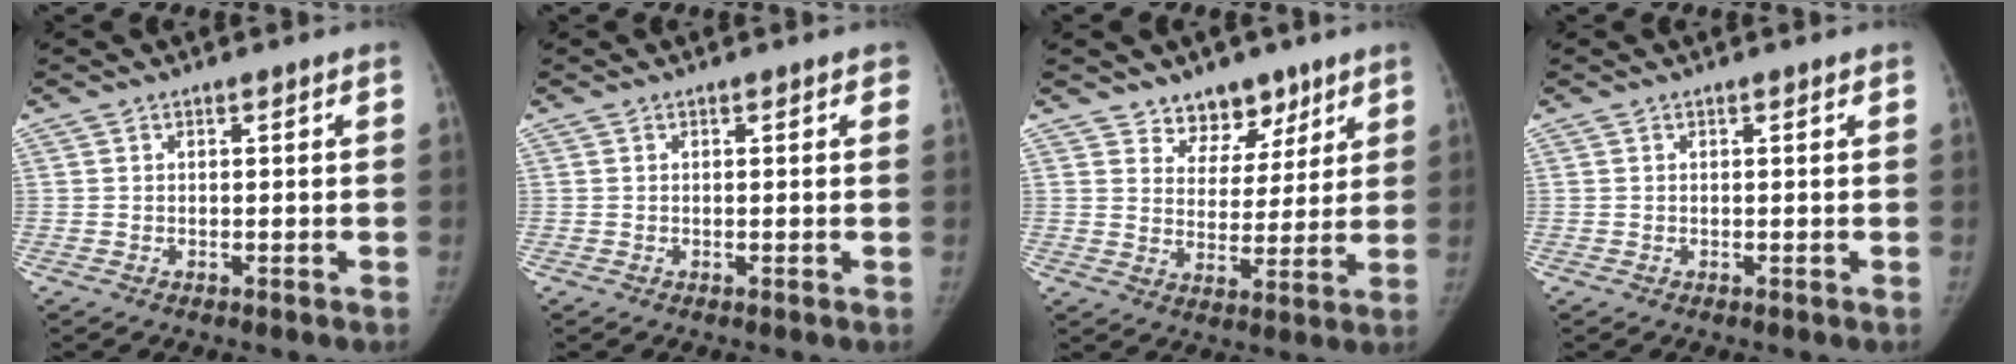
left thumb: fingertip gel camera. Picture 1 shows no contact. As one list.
[{"total": 0.8, "force": [0.5, 0.5, 0.5], "torque": [0.001, -0.001, 0.000]}, {"total": 8.1, "force": [5.9, 5.3, 1.8], "torque": [0.017, -0.038, 0.098]}, {"total": 0.0}]